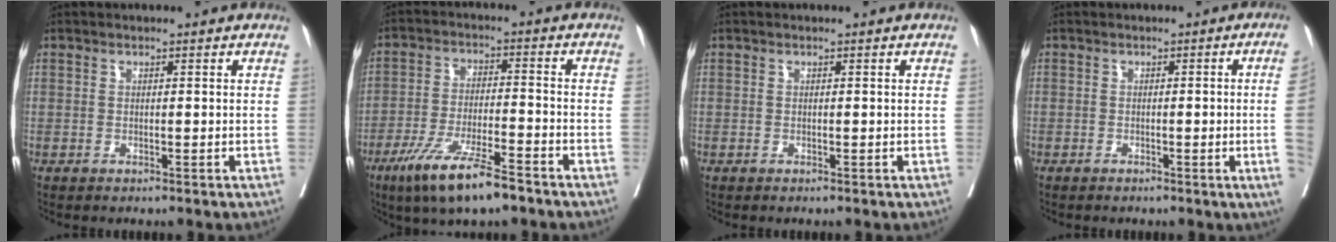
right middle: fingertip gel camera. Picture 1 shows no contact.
{"total": 11.4, "force": [-7.7, 1.5, 8.2], "torque": [-0.153, -0.024, -0.135]}
{"total": 0.0}
{"total": 4.4, "force": [-0.7, -1.7, 4.1], "torque": [-0.040, -0.007, -0.010]}